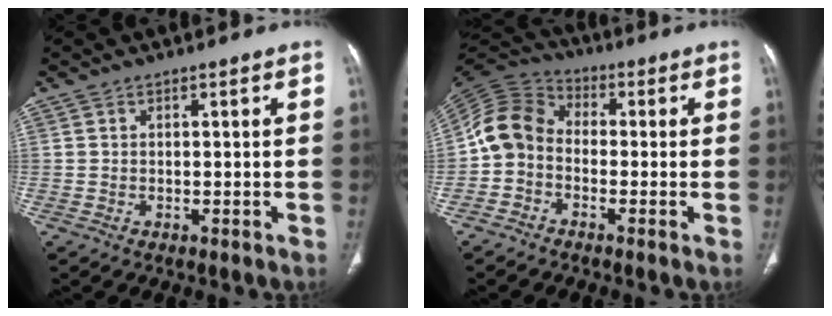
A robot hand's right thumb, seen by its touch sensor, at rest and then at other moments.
{"total": 8.9, "force": [-1.8, 7.2, 5.0], "torque": [-0.092, 0.035, -0.054]}